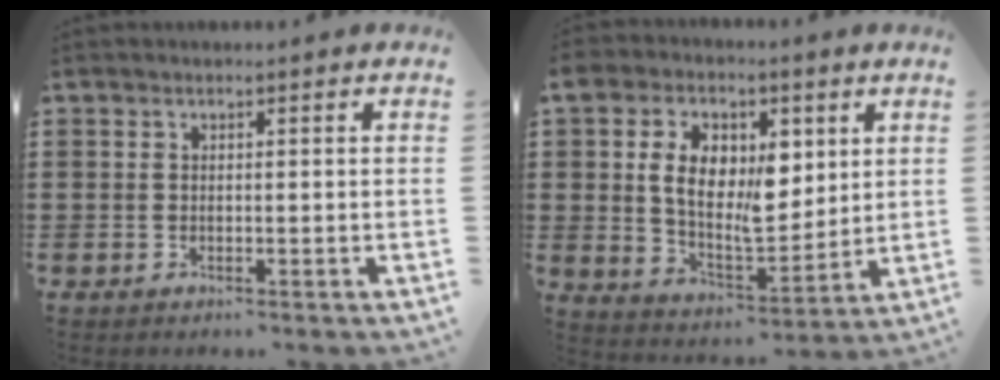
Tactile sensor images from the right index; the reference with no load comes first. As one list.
[{"total": 11.0, "force": [3.3, 6.7, 8.1], "torque": [-0.162, 0.007, 0.061]}]